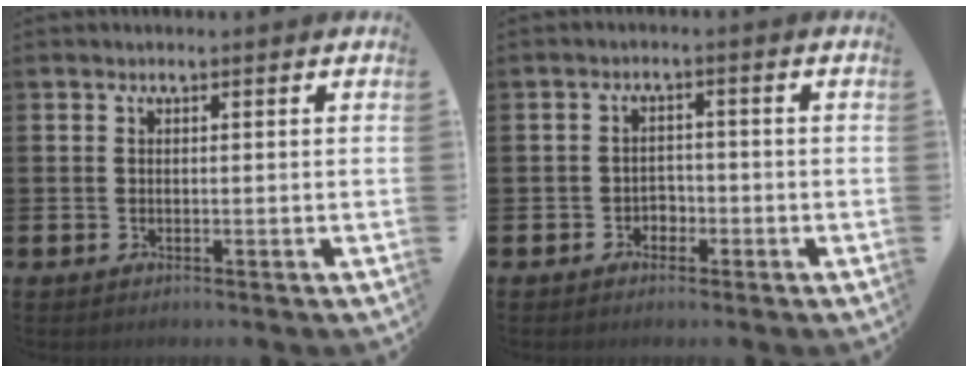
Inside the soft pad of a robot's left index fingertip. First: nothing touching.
{"total": 2.0, "force": [-1.3, 1.5, 0.3], "torque": [-0.006, 0.001, -0.032]}